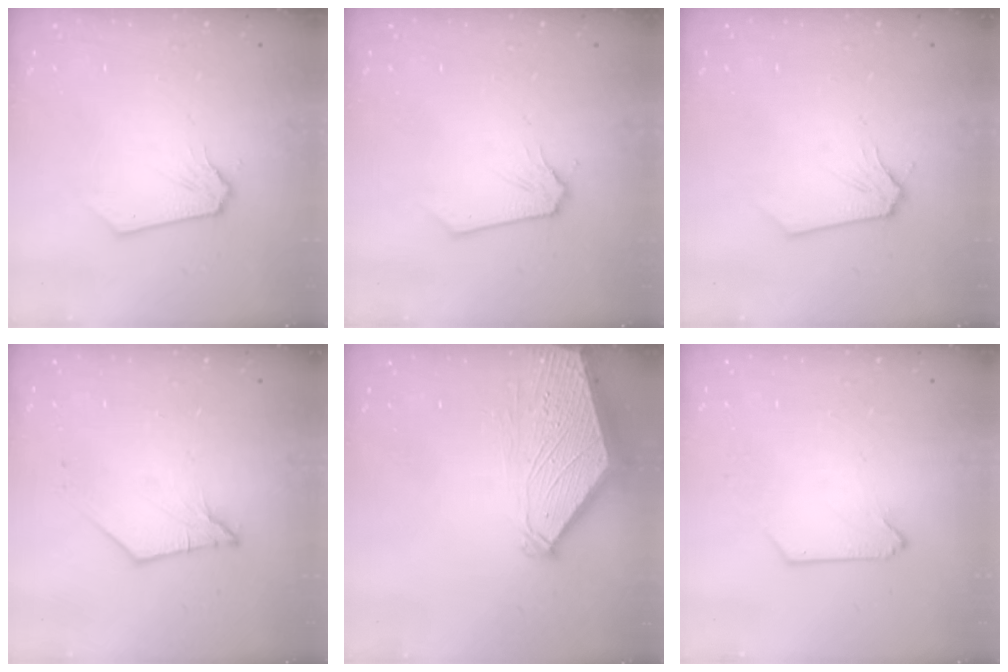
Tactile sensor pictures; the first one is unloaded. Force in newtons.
{"total": 0.0}
{"total": 0.0}
{"total": 4.9, "press": 4.8, "slide": 0.7}
{"total": 3.1, "press": 3.1, "slide": 0.4}
{"total": 0.0}